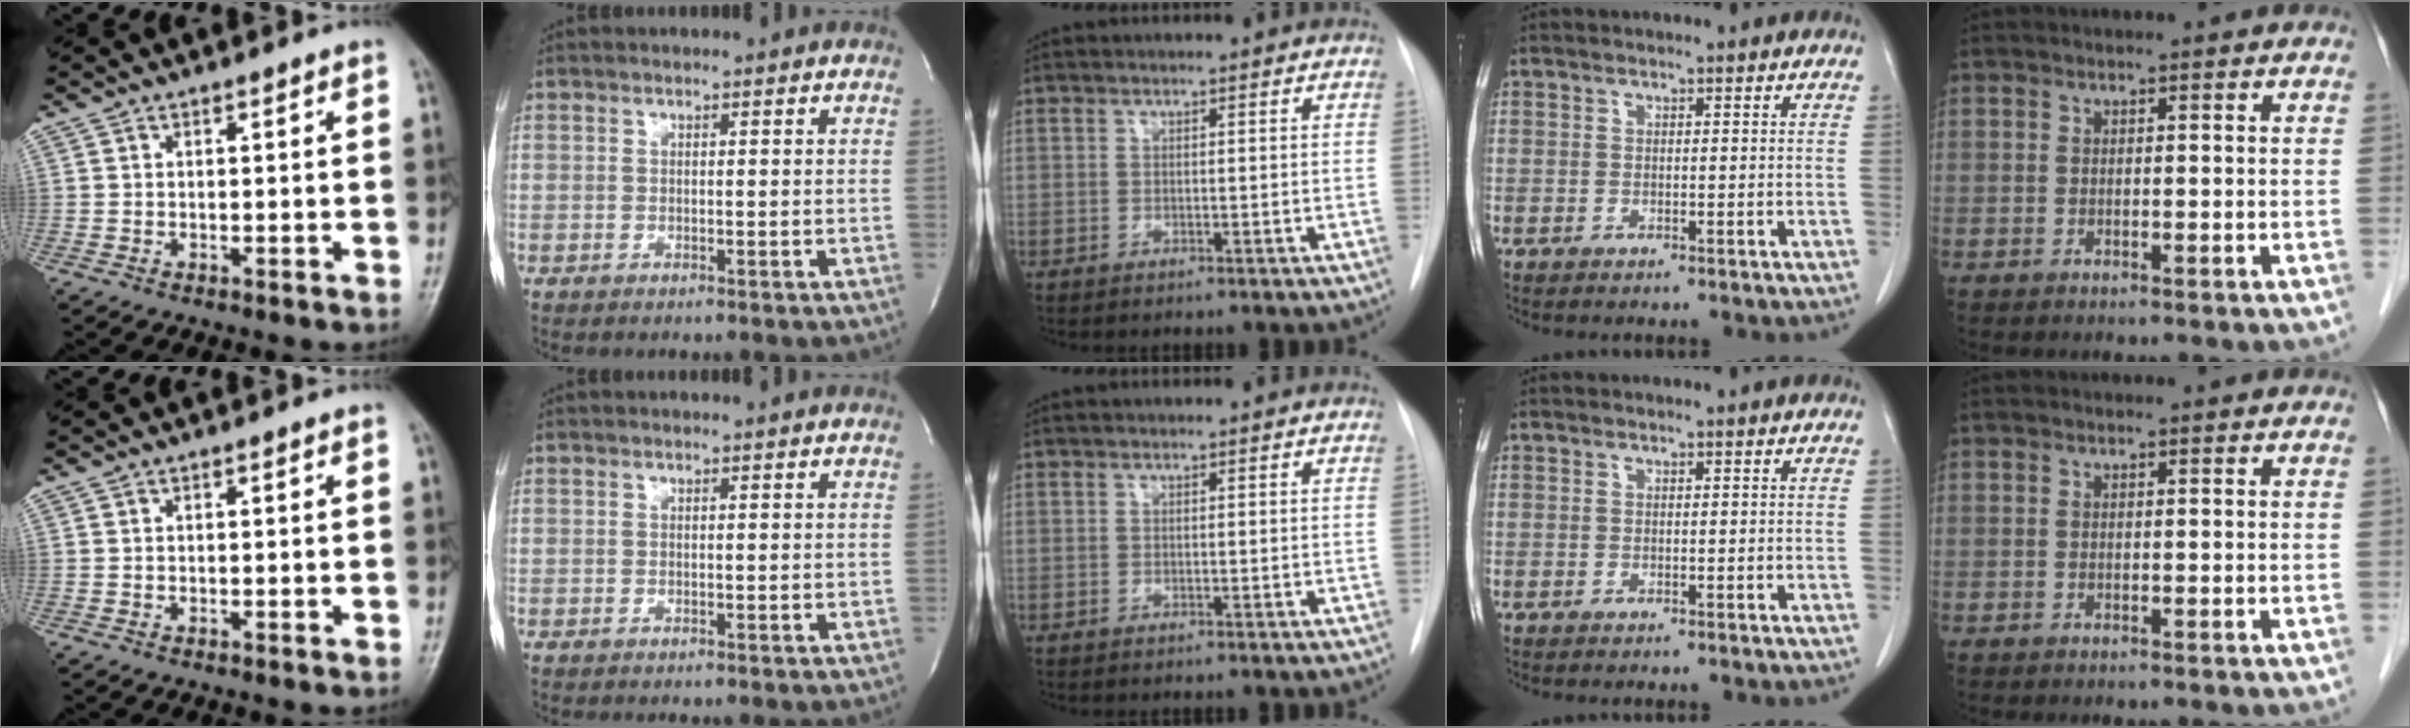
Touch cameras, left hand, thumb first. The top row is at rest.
{}